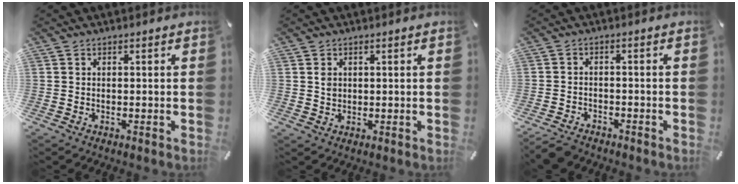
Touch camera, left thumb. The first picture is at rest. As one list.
[{"total": 1.9, "force": [0.5, 1.6, 0.9], "torque": [-0.012, 0.003, 0.006]}, {"total": 3.7, "force": [-3.3, 1.4, 1.0], "torque": [-0.034, 0.011, -0.069]}]